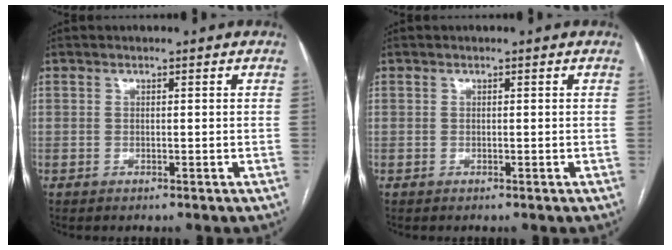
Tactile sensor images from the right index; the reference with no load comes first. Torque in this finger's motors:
{"motor_torque": [0.00, 0.00, 0.00, 0.00]}